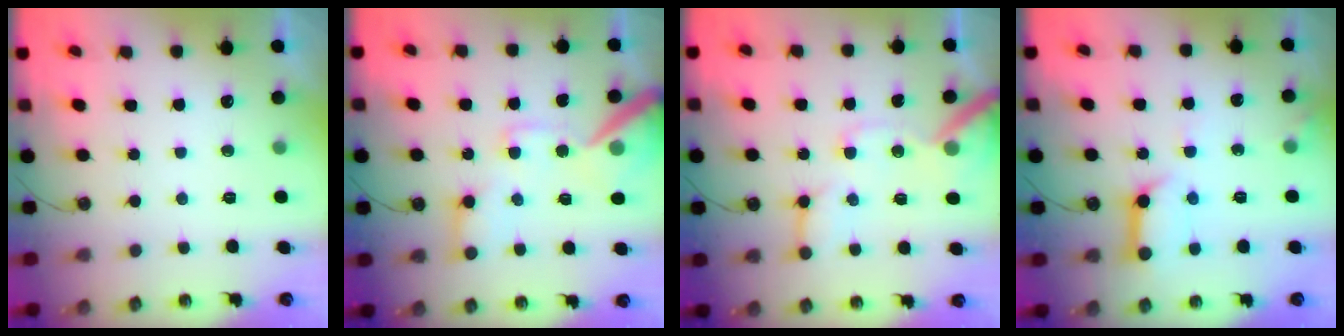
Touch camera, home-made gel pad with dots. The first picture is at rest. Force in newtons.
{"total": 16.7, "press": 16.5, "slide": 2.3}
{"total": 13.2, "press": 13.1, "slide": 1.9}
{"total": 11.1, "press": 11.0, "slide": 1.3}